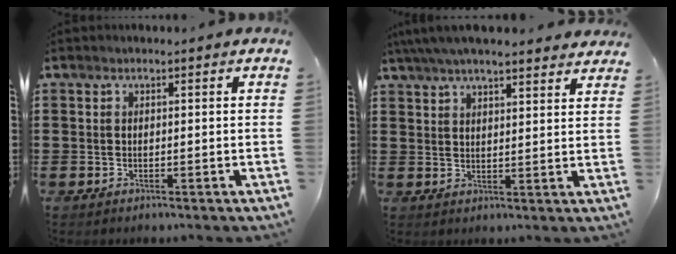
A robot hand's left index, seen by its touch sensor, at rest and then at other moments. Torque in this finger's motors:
{"motor_torque": [2.14, 0.00, 1.05, 0.21]}